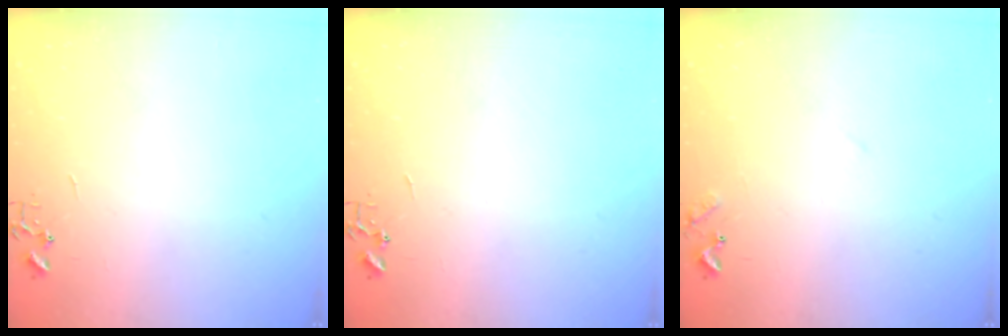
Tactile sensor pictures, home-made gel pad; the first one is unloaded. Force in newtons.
{"total": 0.0}
{"total": 7.8, "press": 7.8, "slide": 0.5}